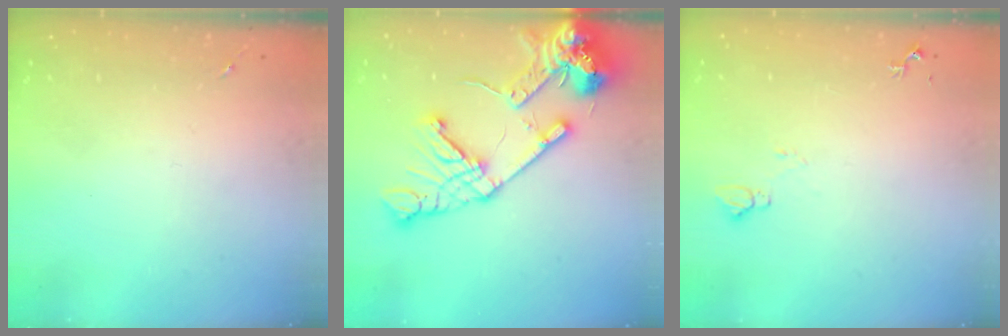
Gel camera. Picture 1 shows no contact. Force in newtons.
{"total": 20.8, "press": 20.7, "slide": 2.5}
{"total": 6.1, "press": 6.0, "slide": 0.8}